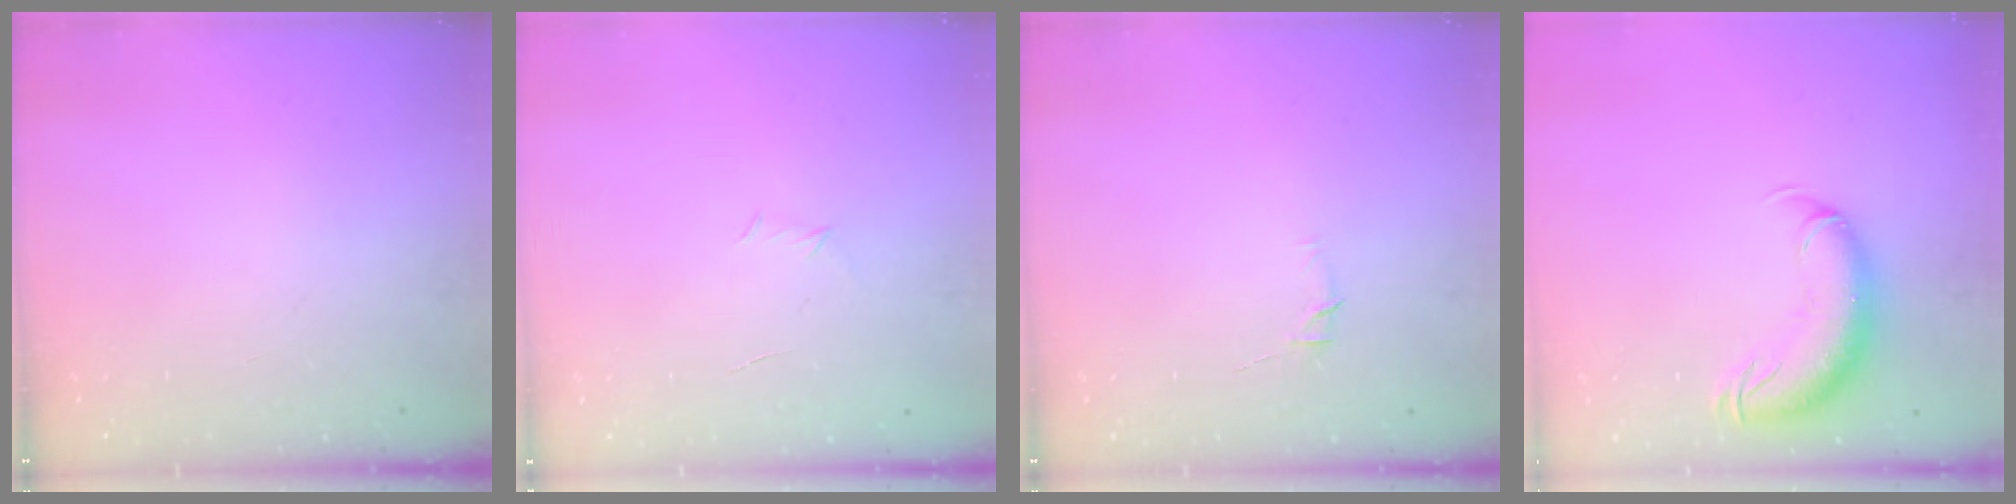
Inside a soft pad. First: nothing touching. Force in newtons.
{"total": 3.0, "press": 2.9, "slide": 0.8}
{"total": 4.5, "press": 4.4, "slide": 1.0}
{"total": 12.1, "press": 11.8, "slide": 2.7}